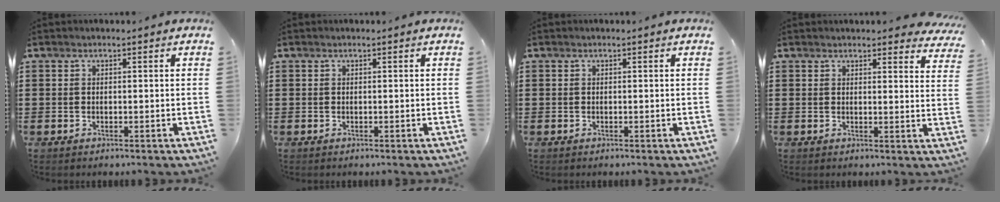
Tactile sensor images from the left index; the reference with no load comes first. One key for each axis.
{"total": 0.0}
{"total": 0.0}
{"total": 2.7, "fx": 2.6, "fy": 0.3, "fz": 0.6, "tx": -0.004, "ty": -0.013, "tz": 0.046}